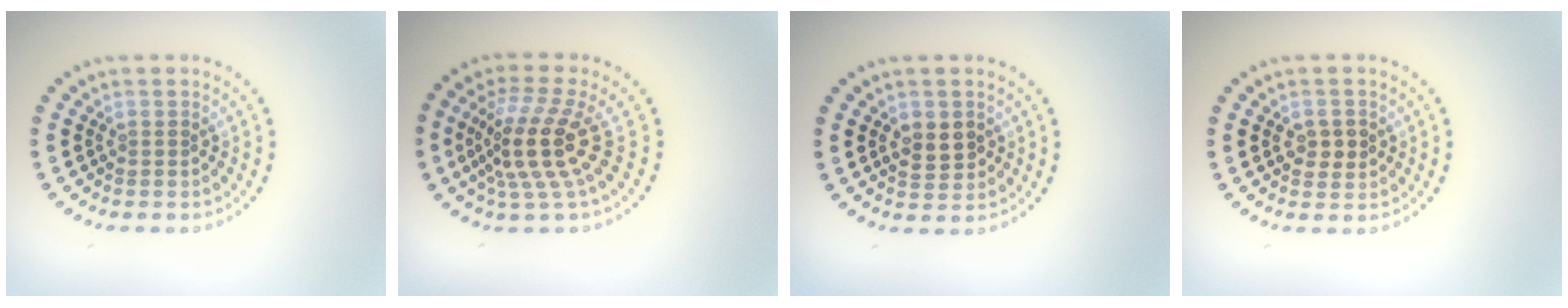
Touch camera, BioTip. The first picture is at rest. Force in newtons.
{"total": 5.1, "press": 3.7, "slide": 3.5}
{"total": 2.3, "press": 2.3, "slide": 0.4}
{"total": 1.8, "press": 1.8, "slide": 0.1}